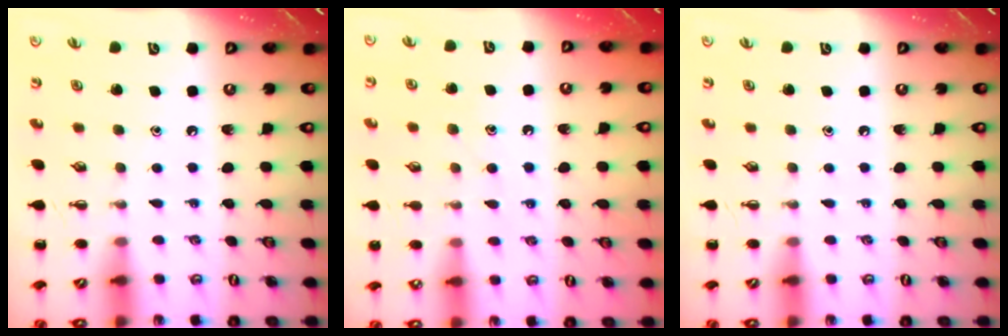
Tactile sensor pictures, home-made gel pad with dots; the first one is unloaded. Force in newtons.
{"total": 9.2, "press": 9.1, "slide": 1.5}
{"total": 0.0}